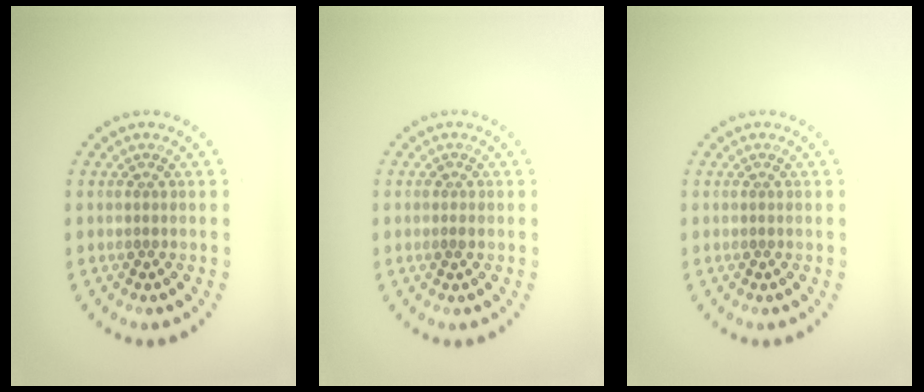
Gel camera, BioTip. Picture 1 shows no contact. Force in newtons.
{"total": 0.7, "press": 0.7, "slide": 0.1}
{"total": 0.0}